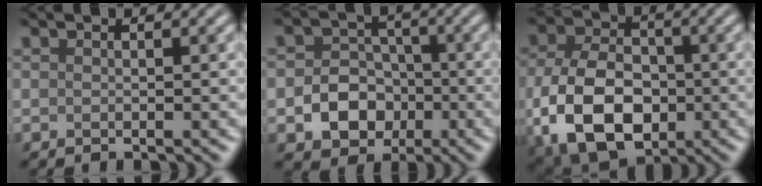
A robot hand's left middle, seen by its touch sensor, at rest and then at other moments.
{"total": 5.1, "force": [-1.5, 4.2, 2.5], "torque": [-0.019, -0.003, -0.036]}
{"total": 10.9, "force": [-2.7, 7.2, 7.7], "torque": [-0.165, -0.020, -0.056]}